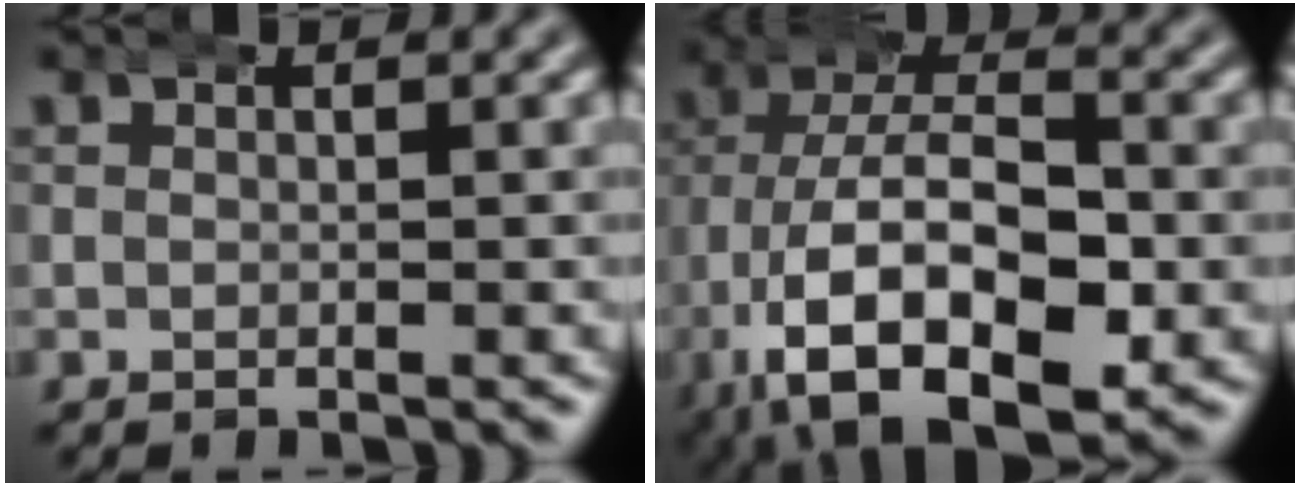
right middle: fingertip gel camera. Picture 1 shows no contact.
{"total": 14.0, "force": [-4.4, 8.8, 10.0], "torque": [-0.214, -0.057, -0.044]}